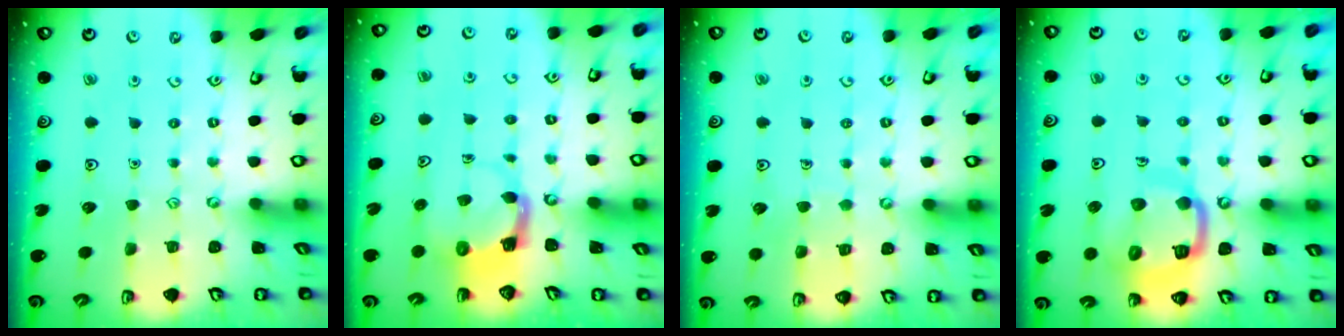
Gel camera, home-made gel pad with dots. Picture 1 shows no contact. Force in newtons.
{"total": 3.9, "press": 3.8, "slide": 0.6}
{"total": 4.3, "press": 4.3, "slide": 0.4}
{"total": 15.3, "press": 15.2, "slide": 1.6}